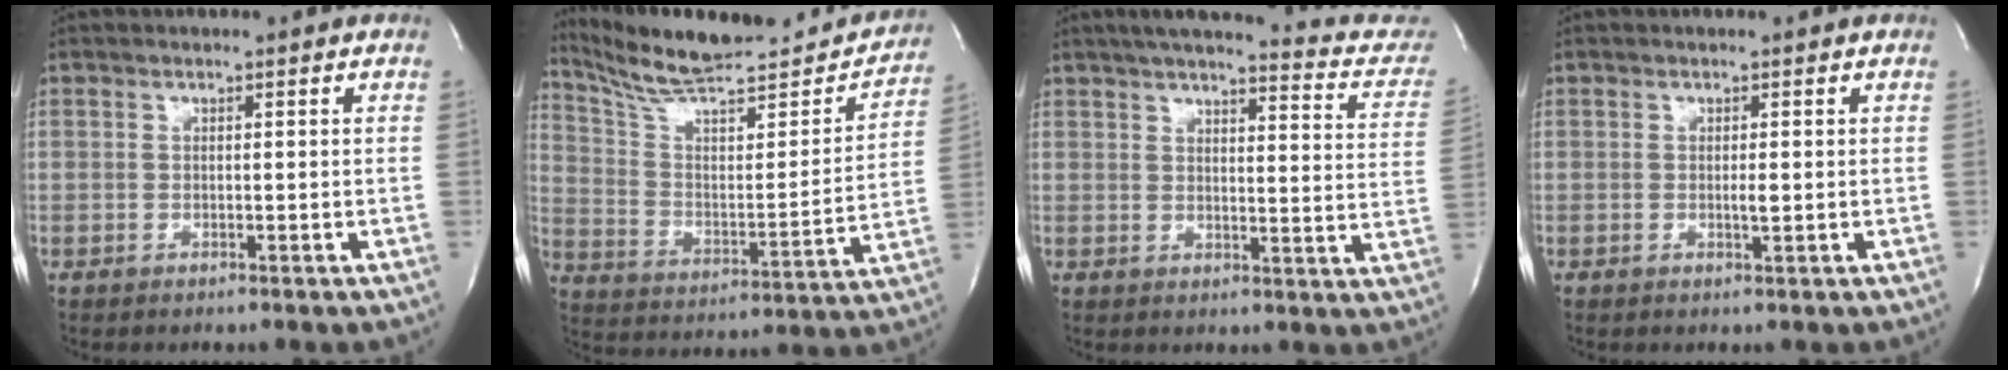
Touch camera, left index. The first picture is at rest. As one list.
[{"total": 24.2, "force": [21.8, 3.6, 9.9], "torque": [-0.152, -0.036, 0.316]}, {"total": 18.0, "force": [15.2, 3.0, 9.2], "torque": [-0.114, -0.016, 0.168]}, {"total": 1.2, "force": [-0.8, 0.0, 0.9], "torque": [-0.019, -0.008, -0.013]}]